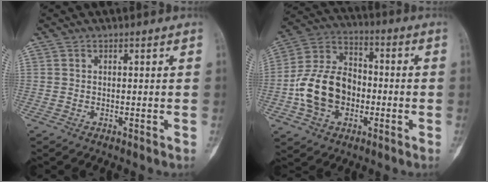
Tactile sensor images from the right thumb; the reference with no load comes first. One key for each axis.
{"total": 15.5, "fx": -3.1, "fy": 11.4, "fz": 10.0, "tx": -0.163, "ty": 0.037, "tz": -0.058}